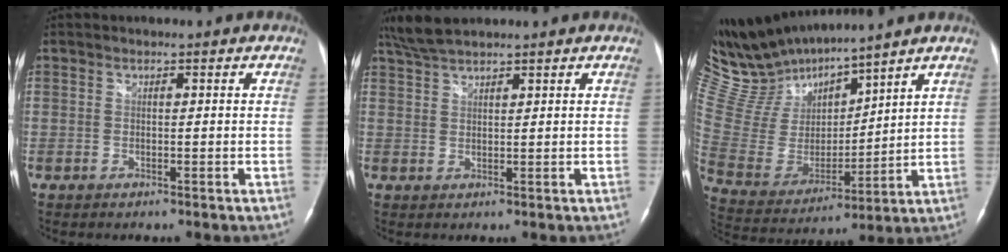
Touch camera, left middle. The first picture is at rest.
{"total": 4.4, "force": [3.9, 0.4, 1.9], "torque": [-0.048, 0.011, 0.081]}
{"total": 15.4, "force": [14.3, 2.4, 5.3], "torque": [-0.124, 0.000, 0.292]}